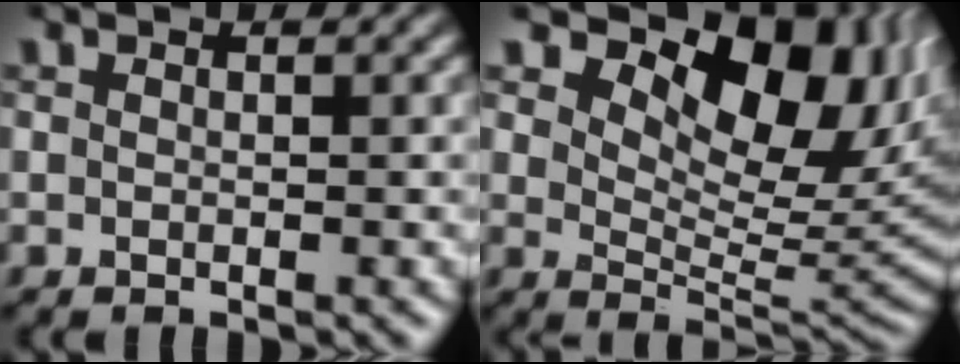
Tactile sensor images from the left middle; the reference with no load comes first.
{"total": 11.8, "force": [6.4, 6.2, 7.7], "torque": [-0.108, 0.003, 0.106]}